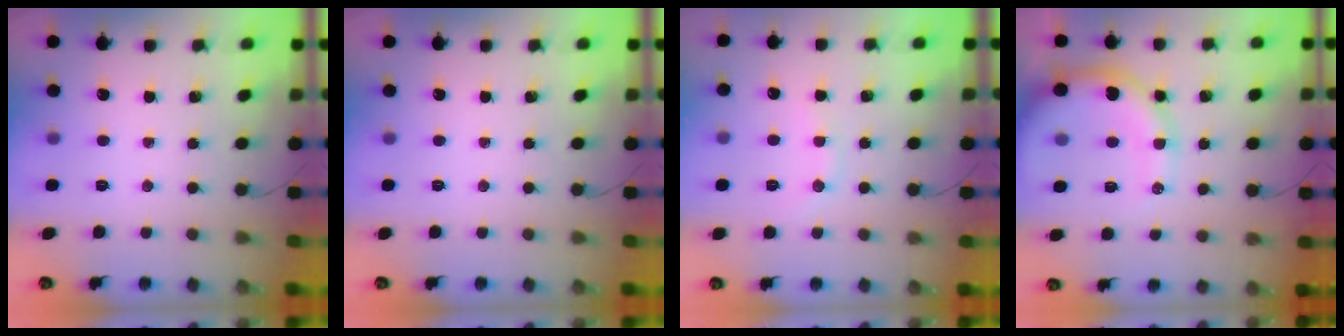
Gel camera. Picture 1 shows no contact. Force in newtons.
{"total": 0.0}
{"total": 6.0, "press": 5.9, "slide": 1.1}
{"total": 12.5, "press": 12.0, "slide": 3.3}